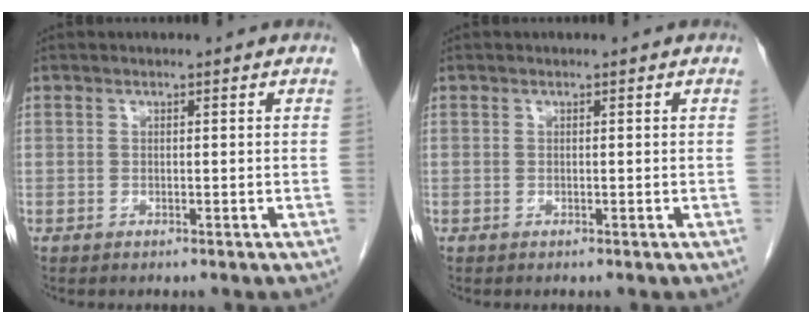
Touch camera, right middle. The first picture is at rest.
{"total": 0.0}